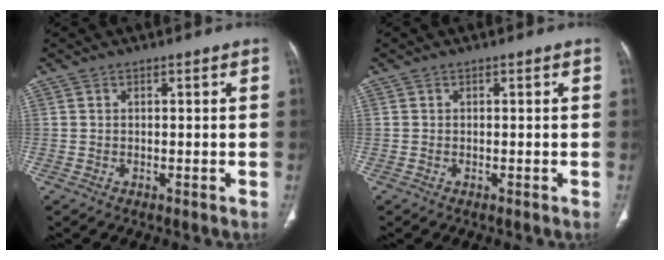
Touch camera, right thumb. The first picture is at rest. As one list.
[{"total": 0.0}]